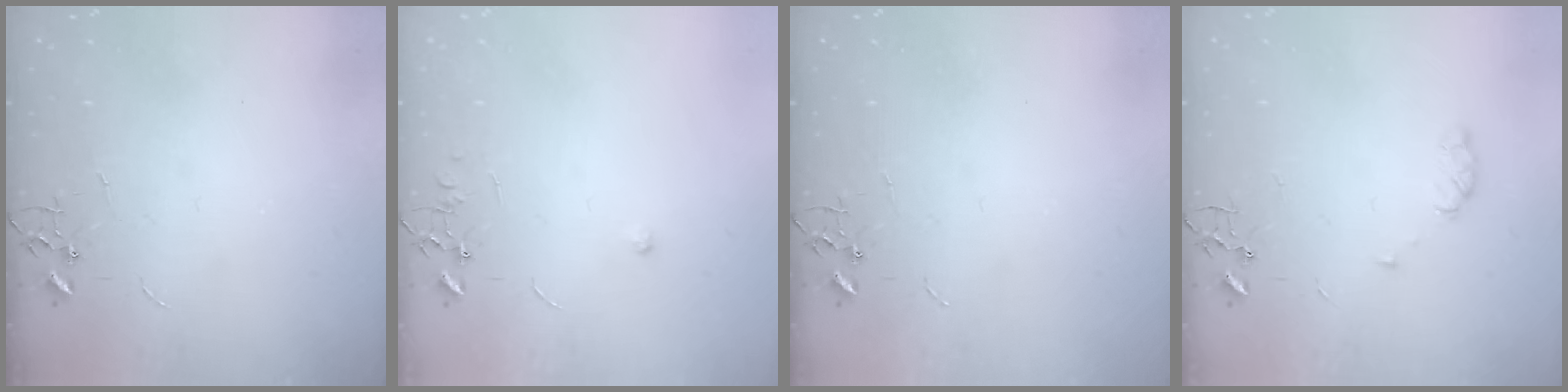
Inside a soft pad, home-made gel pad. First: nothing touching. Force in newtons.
{"total": 6.2, "press": 6.2, "slide": 0.8}
{"total": 0.0}
{"total": 5.3, "press": 5.2, "slide": 0.7}